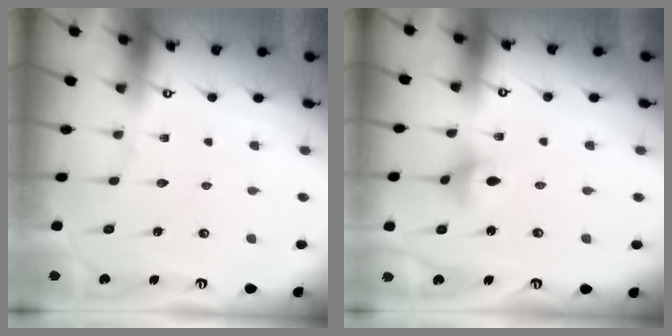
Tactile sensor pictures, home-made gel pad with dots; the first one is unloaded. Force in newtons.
{"total": 3.0, "press": 3.0, "slide": 0.3}